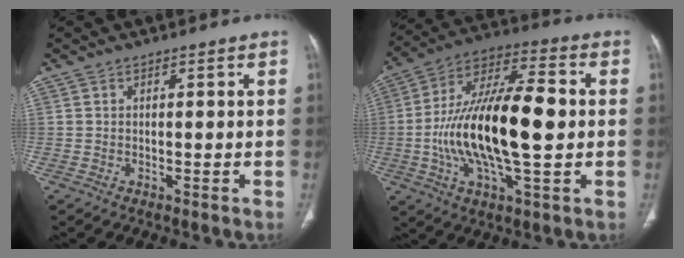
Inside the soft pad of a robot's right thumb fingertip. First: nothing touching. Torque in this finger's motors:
{"motor_torque": [0.87, 0.95, 2.14, -0.63, 0.39]}